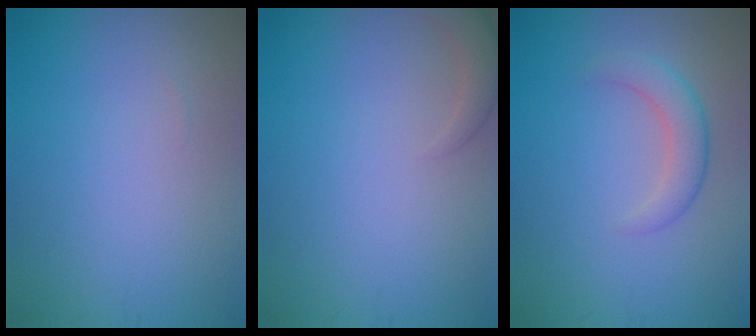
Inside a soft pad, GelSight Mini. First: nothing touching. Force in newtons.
{"total": 2.3, "press": 2.3, "slide": 0.2}
{"total": 2.1, "press": 2.0, "slide": 0.2}